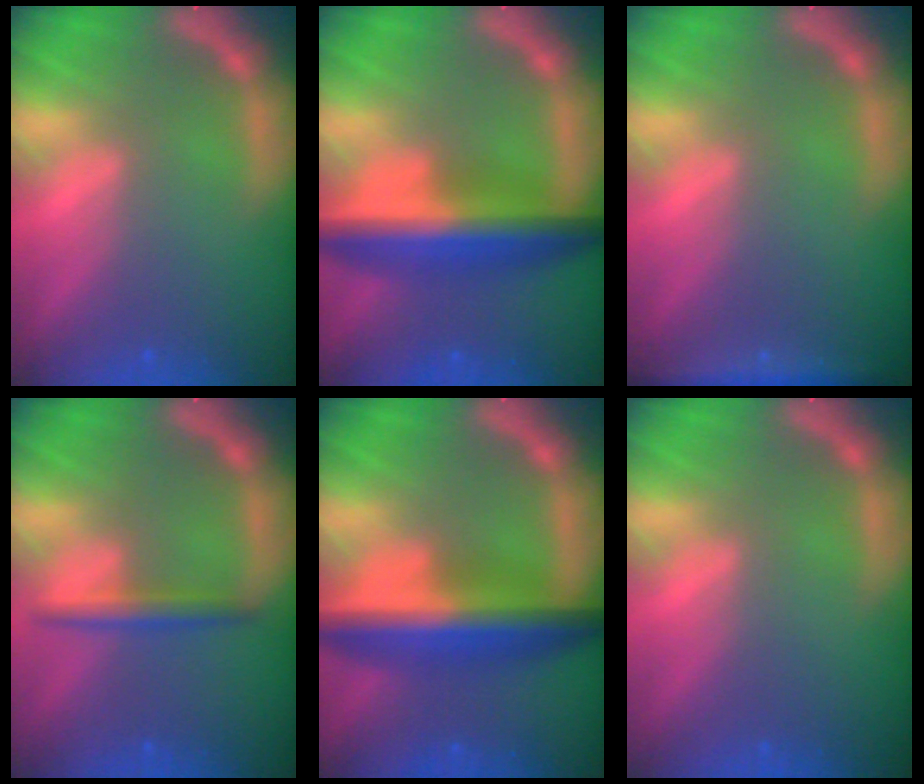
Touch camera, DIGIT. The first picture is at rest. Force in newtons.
{"total": 8.5}
{"total": 3.5}
{"total": 2.5}
{"total": 8.5}
{"total": 0.0}